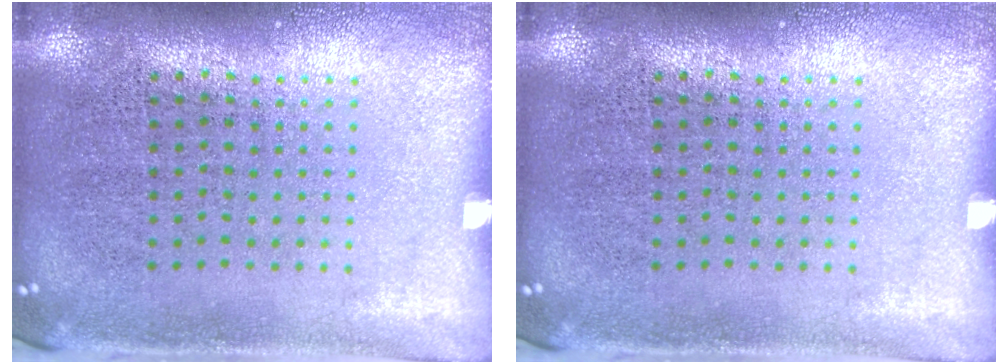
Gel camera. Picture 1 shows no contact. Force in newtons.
{"total": 0.0}